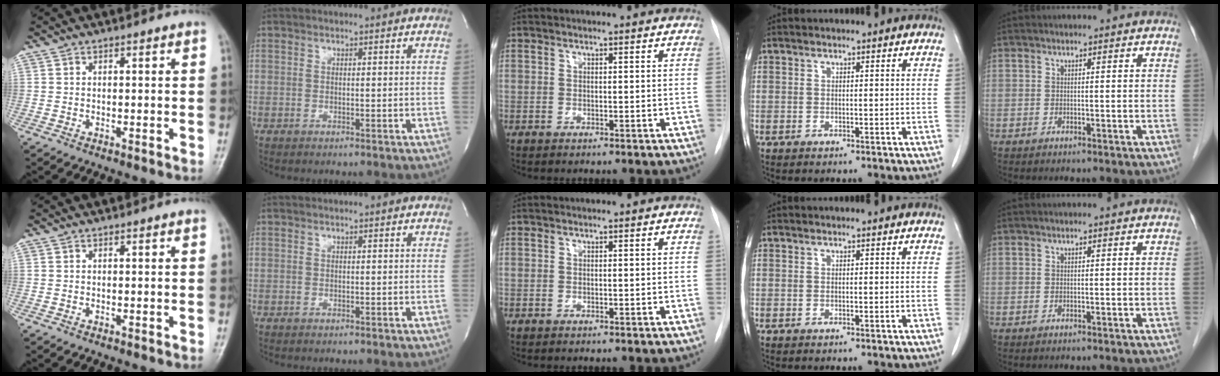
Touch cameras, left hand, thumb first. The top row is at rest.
{}